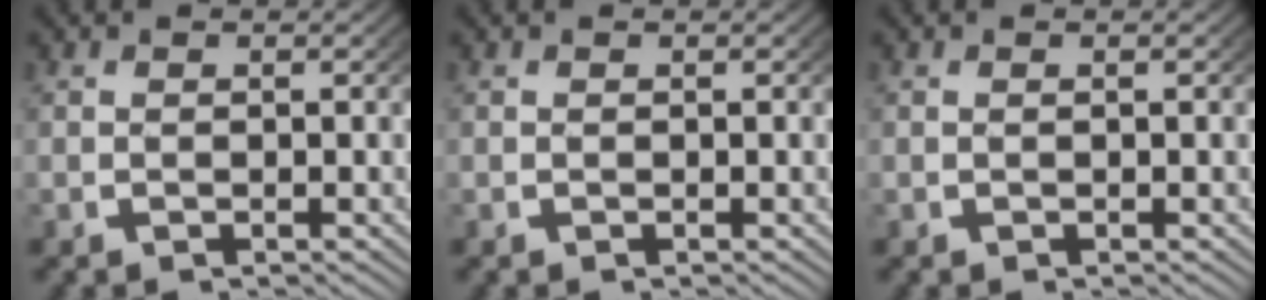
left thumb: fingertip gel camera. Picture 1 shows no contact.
{"total": 0.0}
{"total": 0.0}